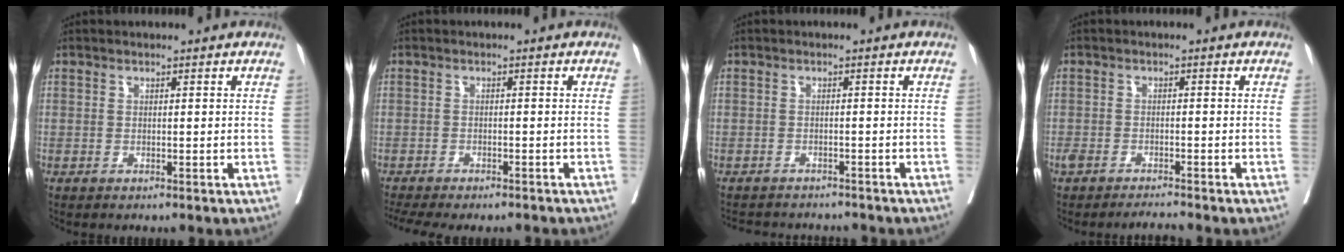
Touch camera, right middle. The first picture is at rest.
{"total": 10.2, "force": [-9.2, 1.9, 4.0], "torque": [-0.062, -0.005, -0.125]}
{"total": 7.4, "force": [-7.1, 1.6, 1.3], "torque": [-0.017, 0.001, -0.091]}
{"total": 2.8, "force": [-2.6, 0.0, 0.8], "torque": [-0.017, -0.006, -0.045]}